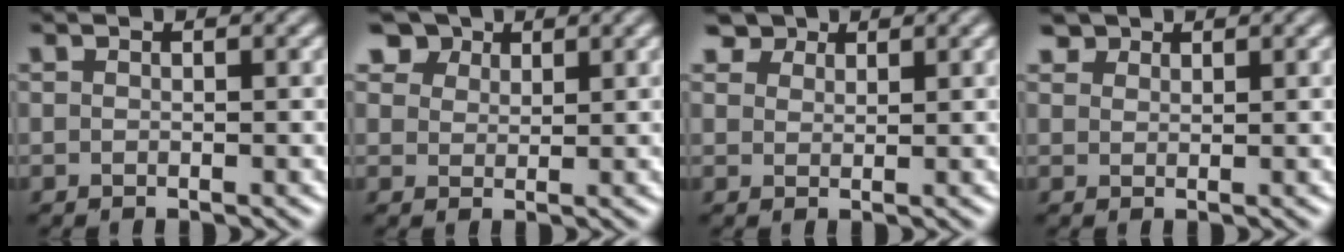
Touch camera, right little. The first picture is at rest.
{"total": 5.4, "force": [3.9, 3.2, 2.0], "torque": [-0.062, 0.003, 0.067]}
{"total": 3.4, "force": [2.7, 1.8, 1.0], "torque": [-0.030, -0.009, 0.055]}
{"total": 1.8, "force": [1.6, 1.0, 0.3], "torque": [-0.011, -0.001, 0.033]}